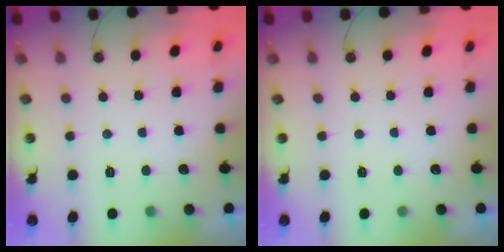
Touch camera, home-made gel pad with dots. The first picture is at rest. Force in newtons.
{"total": 0.0}